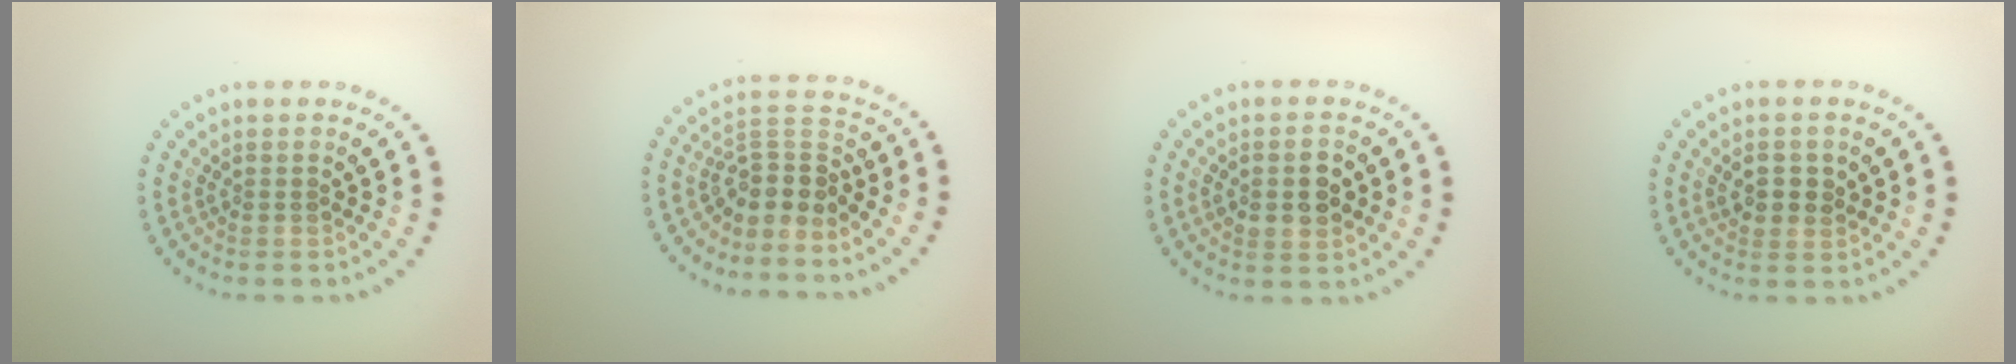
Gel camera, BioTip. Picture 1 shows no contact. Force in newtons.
{"total": 3.3, "press": 2.4, "slide": 2.2}
{"total": 3.6, "press": 3.6, "slide": 0.2}
{"total": 2.4, "press": 2.3, "slide": 0.6}